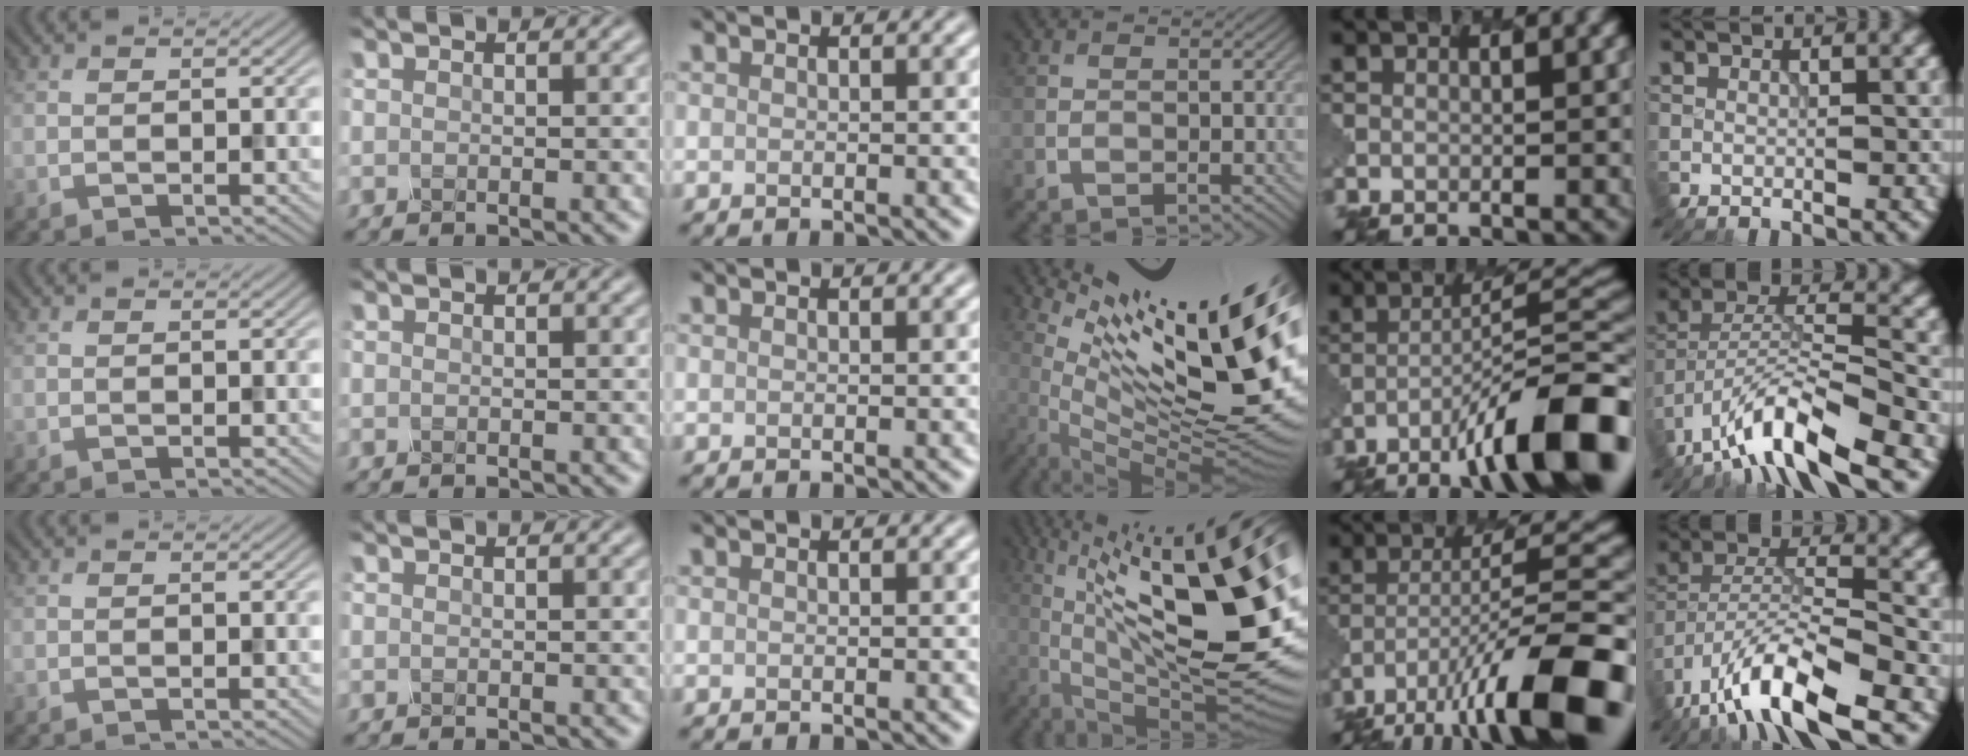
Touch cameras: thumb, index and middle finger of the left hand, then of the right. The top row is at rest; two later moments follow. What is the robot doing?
{"motion": "dispense", "object": "syringe"}